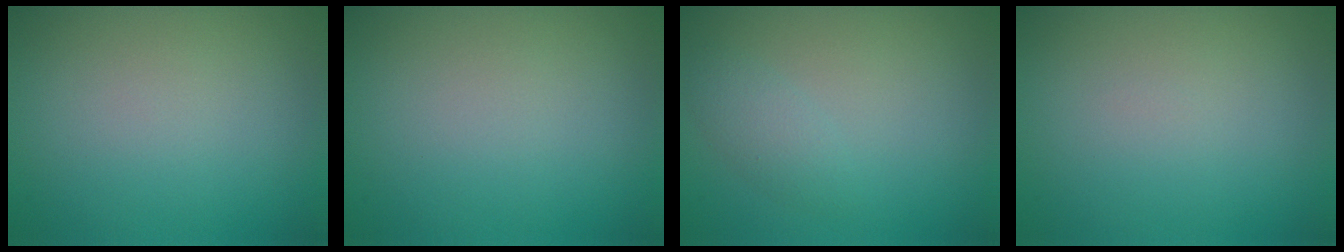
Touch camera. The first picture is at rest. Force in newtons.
{"total": 0.0}
{"total": 1.6, "press": 1.6, "slide": 0.0}
{"total": 0.0}